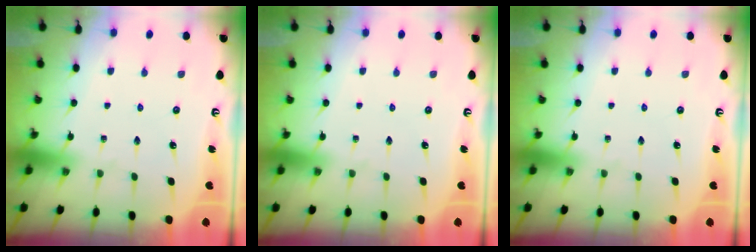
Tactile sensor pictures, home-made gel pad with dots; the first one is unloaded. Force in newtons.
{"total": 0.0}
{"total": 0.0}